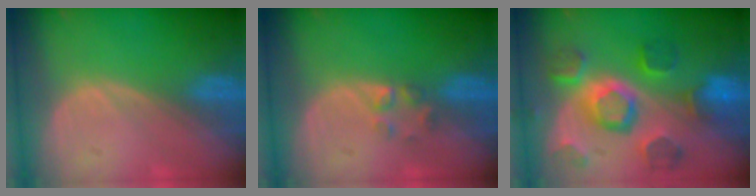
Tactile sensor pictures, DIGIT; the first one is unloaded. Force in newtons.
{"total": 2.0, "press": 2.0, "slide": 0.2}
{"total": 11.3, "press": 10.0, "slide": 5.4}